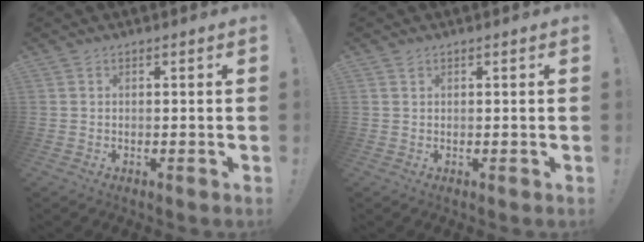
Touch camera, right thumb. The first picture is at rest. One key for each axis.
{"total": 1.0, "fx": 0.7, "fy": 0.7, "fz": 0.1, "tx": -0.001, "ty": -0.001, "tz": 0.013}